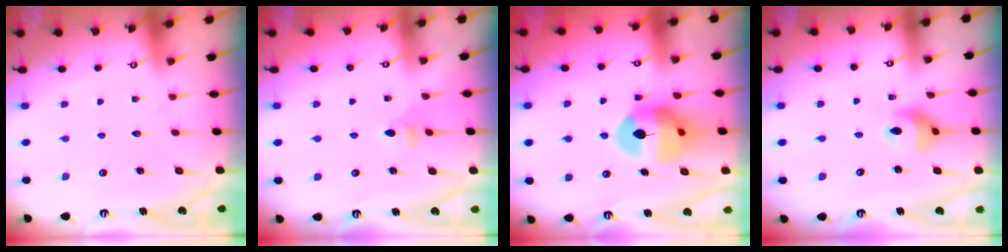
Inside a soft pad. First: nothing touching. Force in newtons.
{"total": 3.9, "press": 3.8, "slide": 0.9}
{"total": 11.2, "press": 11.2, "slide": 0.9}
{"total": 9.8, "press": 9.4, "slide": 2.6}